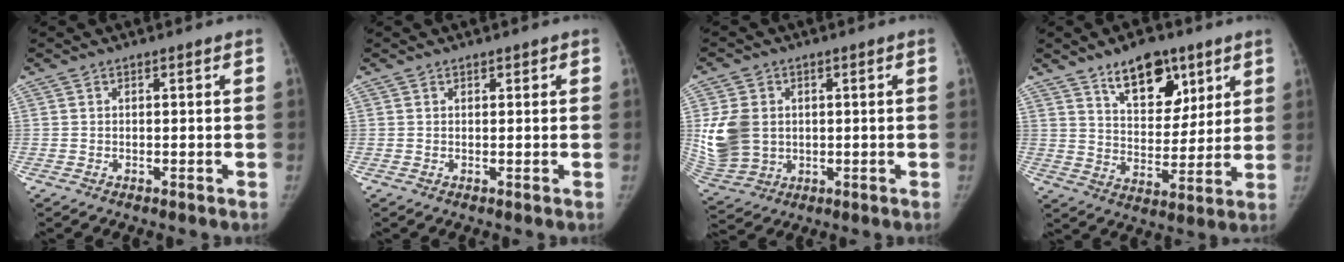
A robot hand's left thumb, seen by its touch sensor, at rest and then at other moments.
{"total": 0.8, "force": [0.5, 0.5, 0.3], "torque": [0.004, -0.002, 0.005]}
{"total": 11.3, "force": [1.0, 9.0, 6.7], "torque": [-0.123, -0.006, 0.035]}
{"total": 13.6, "force": [8.3, 7.4, 7.9], "torque": [-0.078, -0.050, 0.137]}